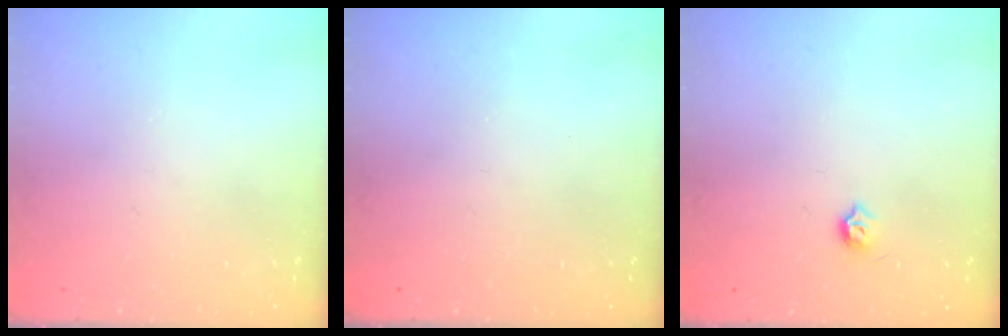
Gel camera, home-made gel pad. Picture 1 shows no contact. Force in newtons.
{"total": 0.0}
{"total": 3.9, "press": 3.9, "slide": 0.6}